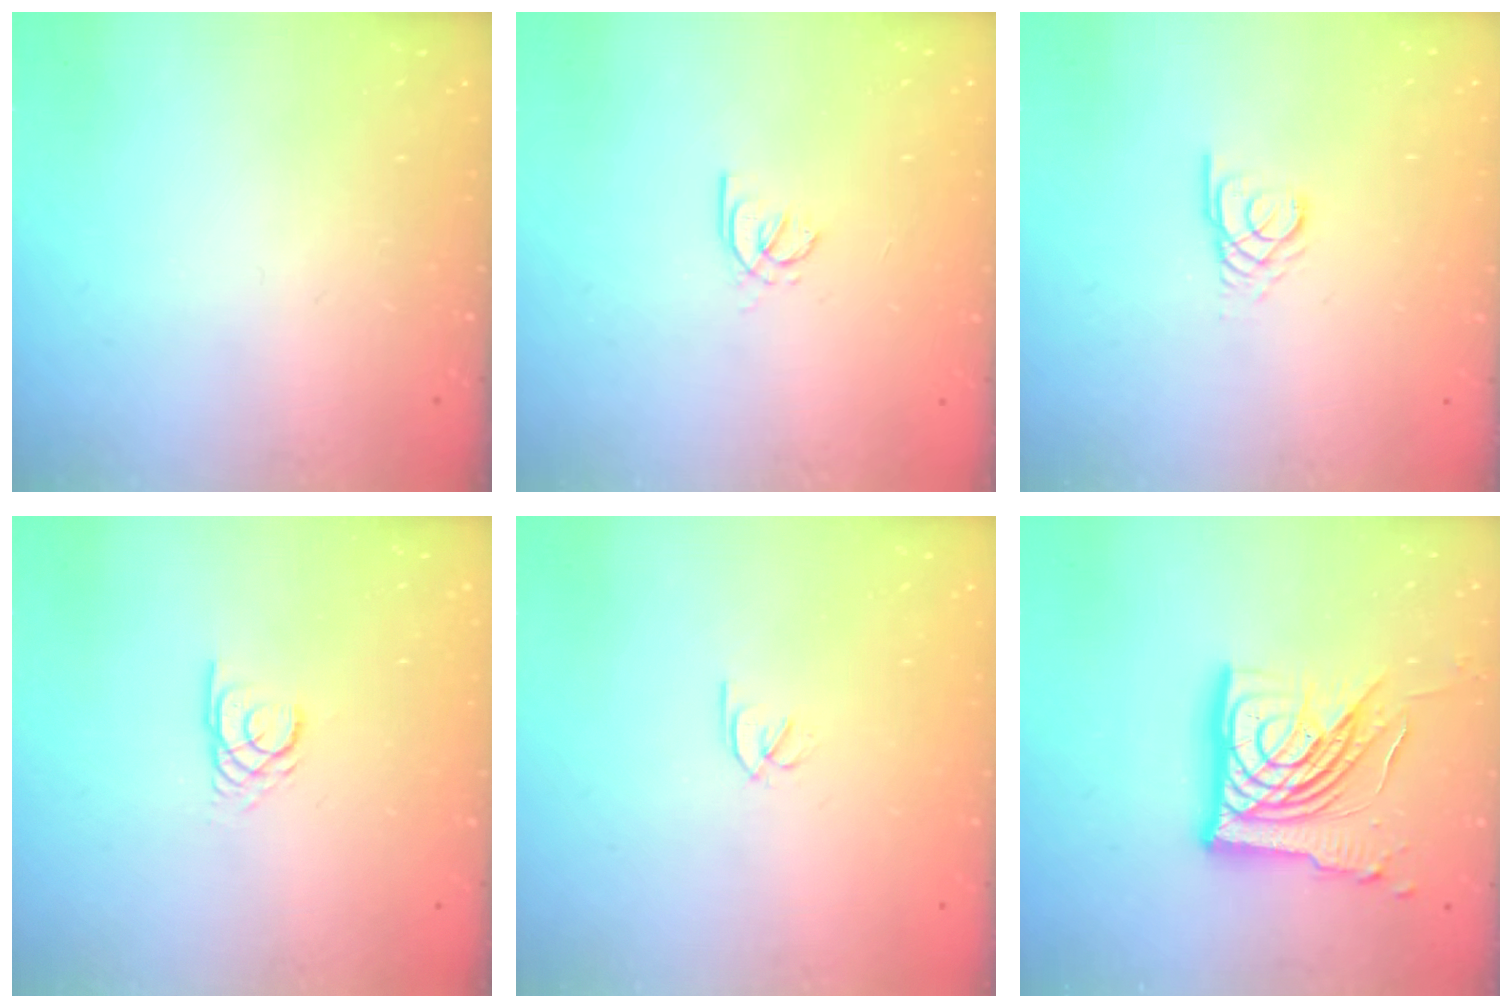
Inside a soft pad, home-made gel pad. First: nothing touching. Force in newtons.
{"total": 2.1, "press": 2.1, "slide": 0.6}
{"total": 2.5, "press": 2.5, "slide": 0.2}
{"total": 2.7, "press": 2.7, "slide": 0.1}
{"total": 1.8, "press": 1.7, "slide": 0.5}
{"total": 20.4, "press": 20.2, "slide": 2.2}